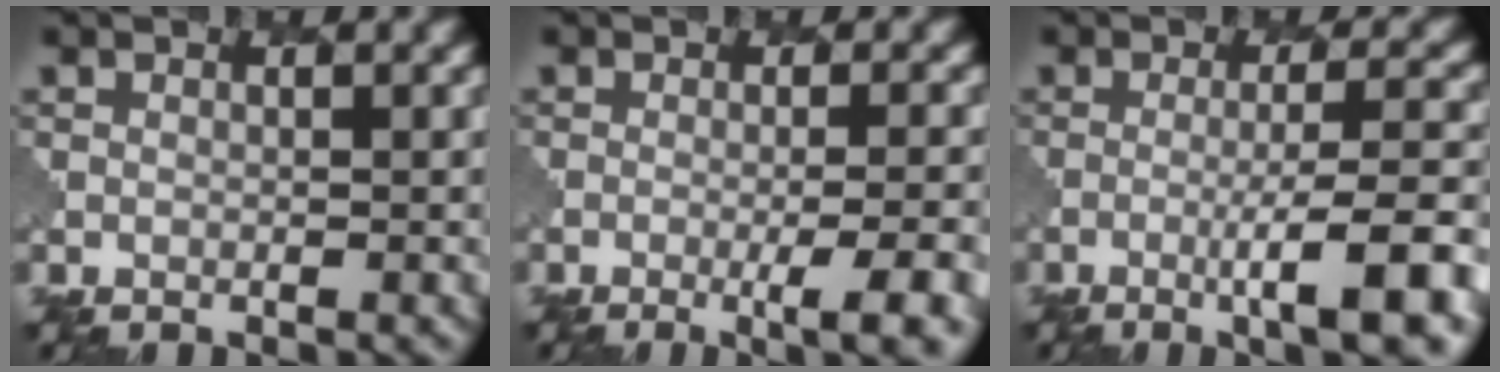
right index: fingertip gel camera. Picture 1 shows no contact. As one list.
[{"total": 5.8, "force": [-2.3, 1.6, 5.0], "torque": [-0.057, 0.004, -0.025]}, {"total": 7.3, "force": [-3.0, 1.0, 6.5], "torque": [-0.094, 0.010, -0.052]}]